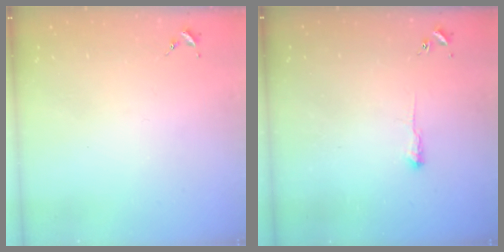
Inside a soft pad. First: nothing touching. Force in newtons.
{"total": 2.7, "press": 2.6, "slide": 0.4}